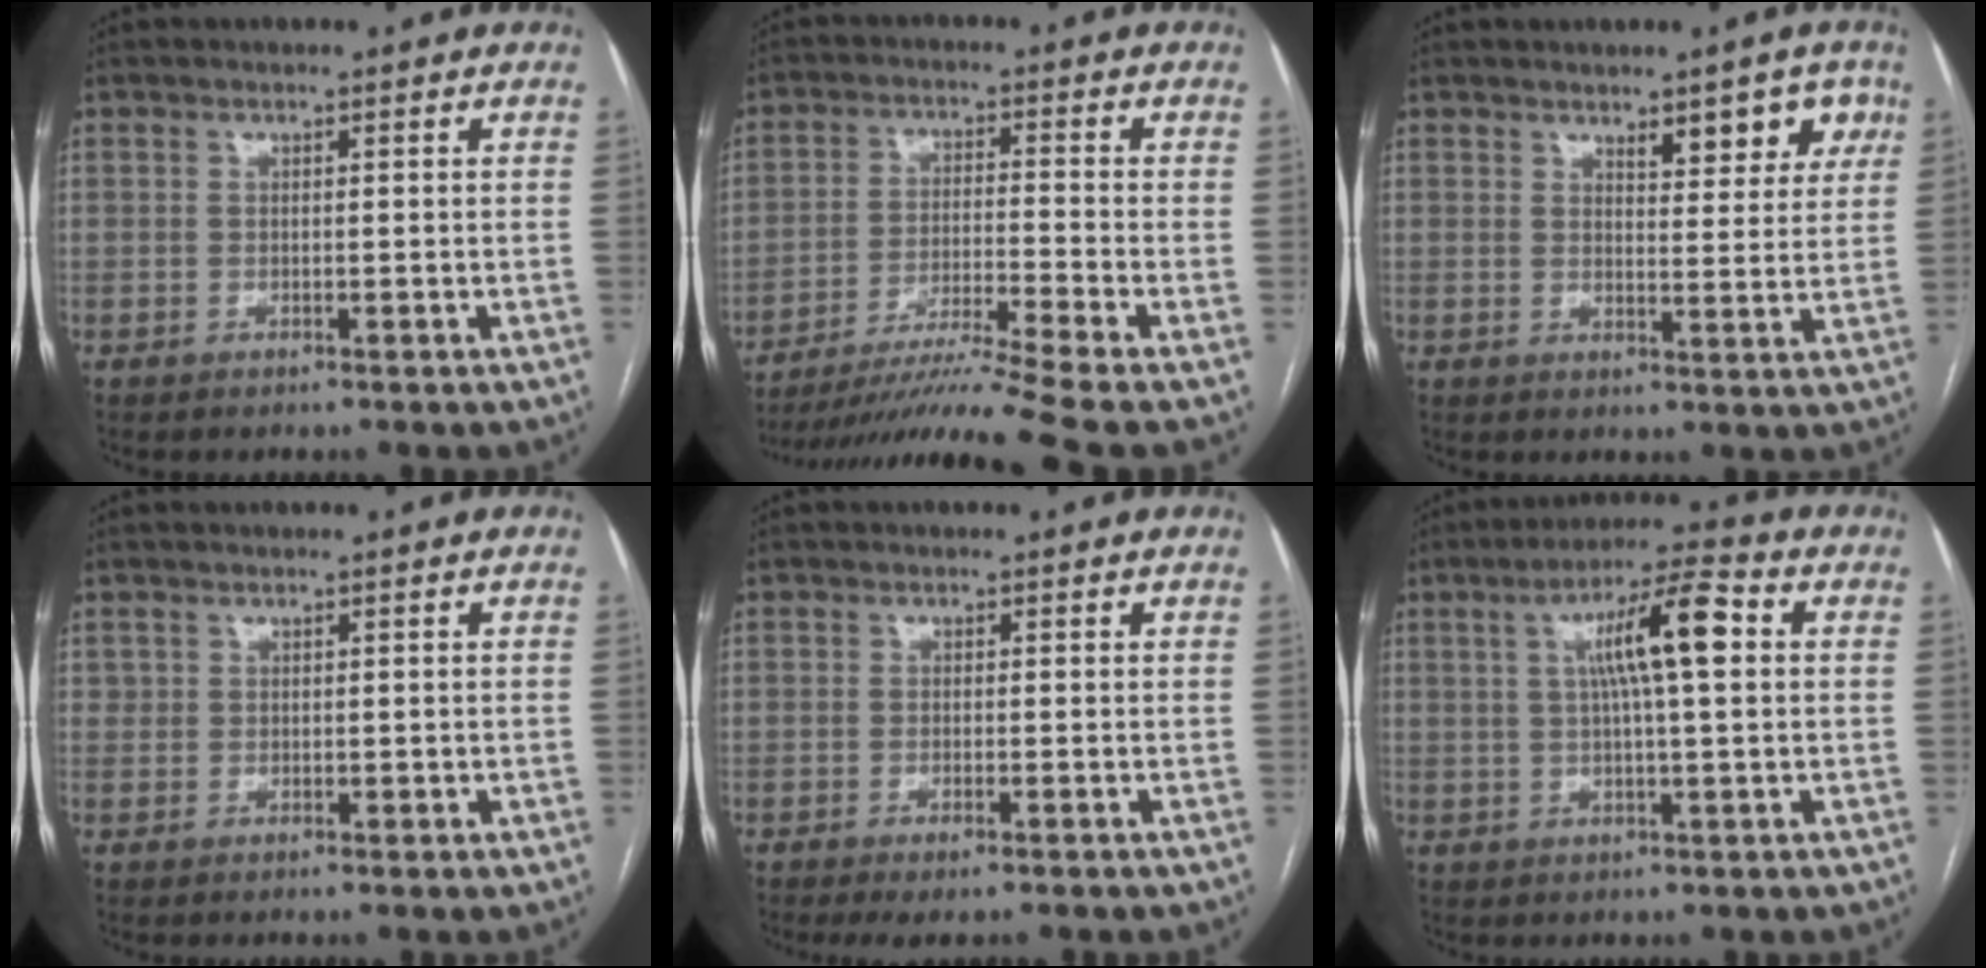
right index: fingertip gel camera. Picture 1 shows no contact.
{"total": 13.7, "force": [-11.5, -3.4, 6.7], "torque": [-0.107, -0.021, -0.190]}
{"total": 6.4, "force": [3.8, 2.2, 4.6], "torque": [-0.049, 0.004, 0.049]}
{"total": 1.2, "force": [0.4, 1.1, 0.4], "torque": [-0.004, 0.002, 0.009]}
{"total": 2.2, "force": [-1.2, 0.4, 1.8], "torque": [-0.027, -0.003, -0.015]}
{"total": 10.1, "force": [2.3, 1.0, 9.8], "torque": [-0.165, 0.022, 0.036]}